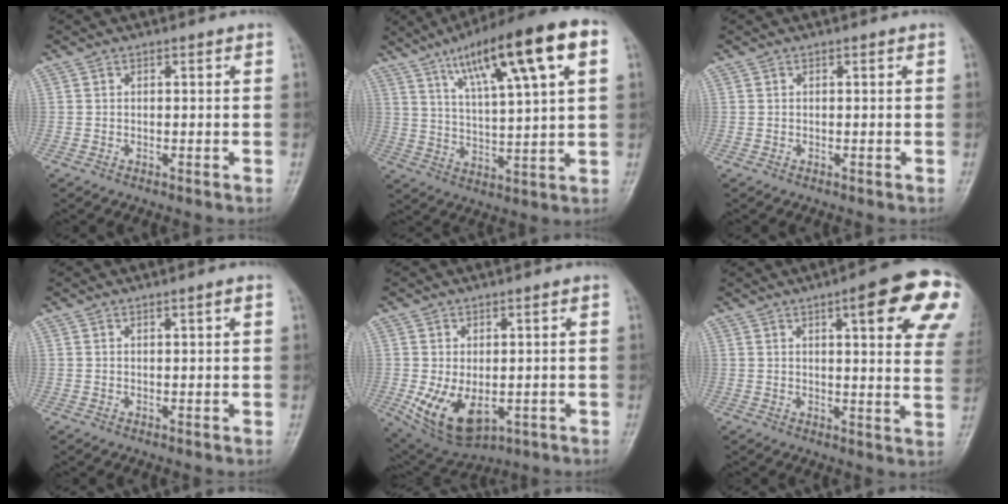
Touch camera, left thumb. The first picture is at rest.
{"total": 20.0, "force": [9.1, 4.2, 17.2], "torque": [-0.260, 0.001, 0.150]}
{"total": 0.0}
{"total": 0.9, "force": [0.4, 0.0, 0.8], "torque": [-0.014, 0.000, 0.007]}
{"total": 10.1, "force": [-2.1, 5.9, 7.9], "torque": [-0.133, -0.008, -0.016]}
{"total": 18.4, "force": [8.2, 4.3, 15.9], "torque": [-0.177, -0.022, 0.091]}